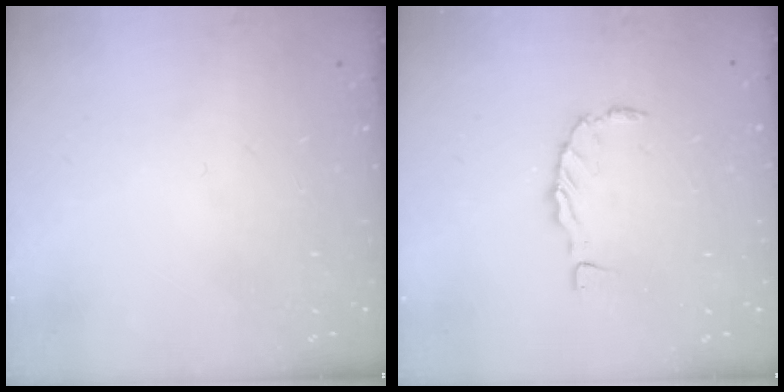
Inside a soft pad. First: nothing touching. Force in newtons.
{"total": 0.0}